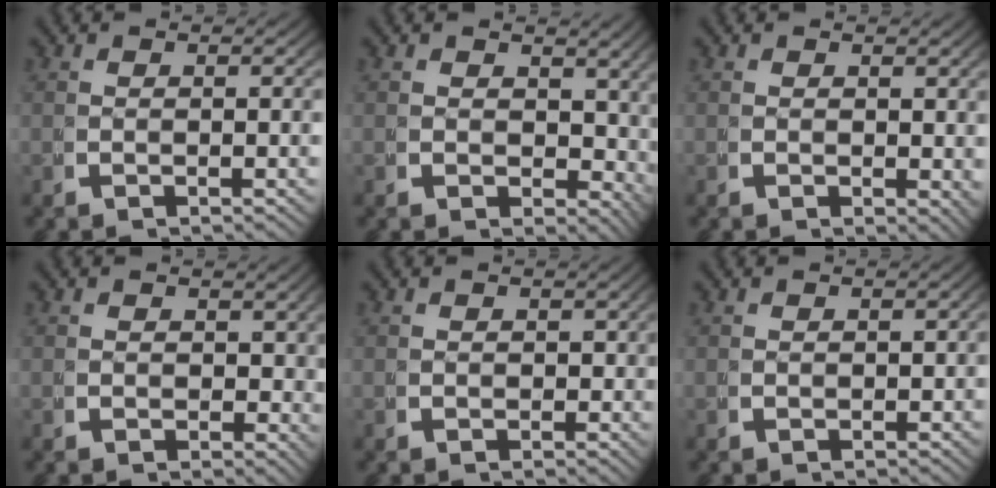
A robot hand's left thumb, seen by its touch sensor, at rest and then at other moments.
{"total": 3.8, "force": [1.7, 2.7, 2.1], "torque": [-0.019, -0.014, 0.034]}
{"total": 1.3, "force": [0.6, 0.8, 0.9], "torque": [-0.006, -0.007, 0.012]}
{"total": 1.6, "force": [0.6, 1.3, 0.7], "torque": [-0.002, -0.008, 0.012]}
{"total": 0.8, "force": [-0.1, 0.8, 0.3], "torque": [-0.002, -0.006, 0.000]}
{"total": 0.8, "force": [-0.5, 0.5, 0.4], "torque": [-0.001, -0.004, -0.007]}